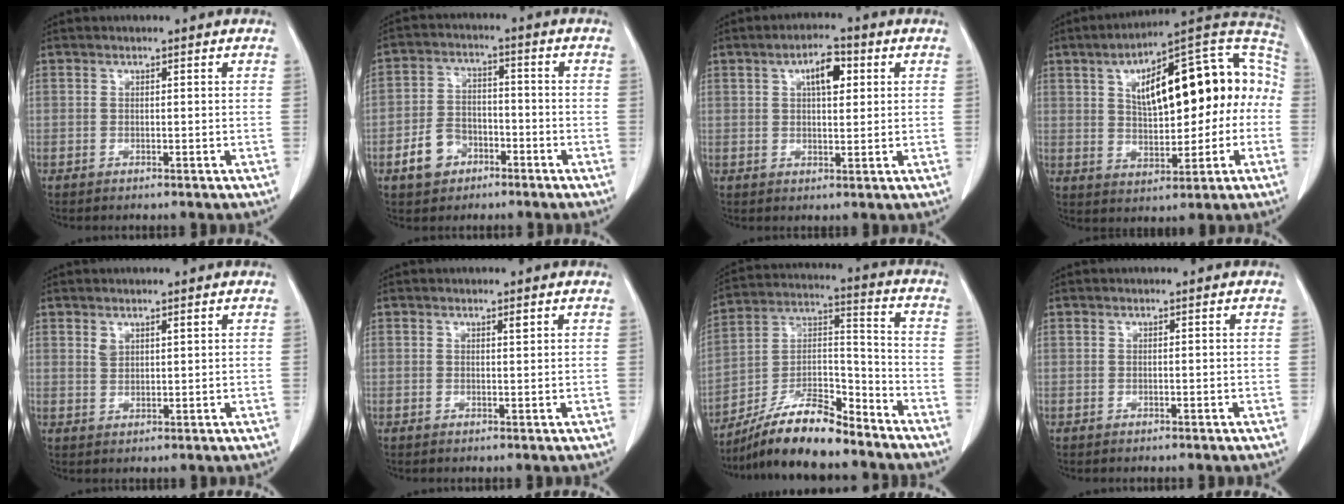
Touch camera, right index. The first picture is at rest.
{"total": 7.4, "force": [-3.7, 5.4, 3.5], "torque": [-0.082, 0.020, -0.057]}
{"total": 6.2, "force": [2.2, 2.6, 5.2], "torque": [-0.092, 0.011, 0.039]}
{"total": 23.2, "force": [3.0, 9.1, 21.2], "torque": [-0.340, 0.048, 0.050]}
{"total": 2.5, "force": [1.4, 1.3, 1.7], "torque": [-0.036, 0.004, 0.033]}
{"total": 1.2, "force": [0.6, 0.4, 0.9], "torque": [-0.019, 0.002, 0.012]}
{"total": 15.1, "force": [-12.6, 3.1, 7.7], "torque": [-0.142, 0.016, -0.225]}
{"total": 0.0}